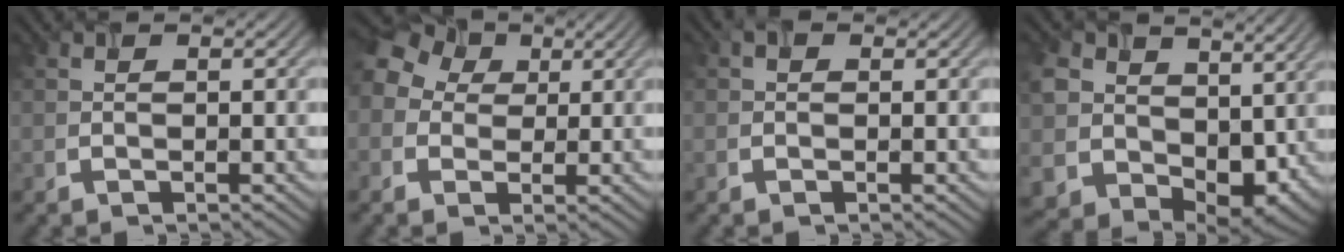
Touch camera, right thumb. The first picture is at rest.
{"total": 9.2, "force": [2.7, 7.1, 5.2], "torque": [-0.140, 0.038, 0.039]}
{"total": 0.8, "force": [0.1, 0.7, 0.4], "torque": [-0.002, 0.002, -0.004]}
{"total": 12.5, "force": [4.2, 9.7, 6.6], "torque": [-0.171, -0.024, 0.099]}